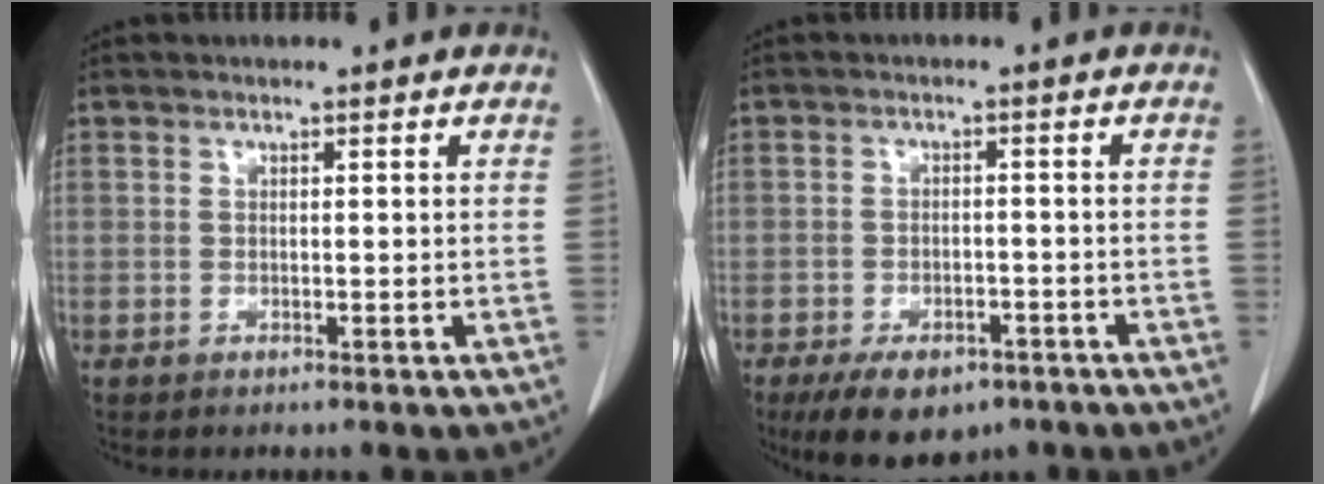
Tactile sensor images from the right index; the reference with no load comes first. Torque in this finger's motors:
{"motor_torque": [0.32, -0.42, 0.16, 0.02]}